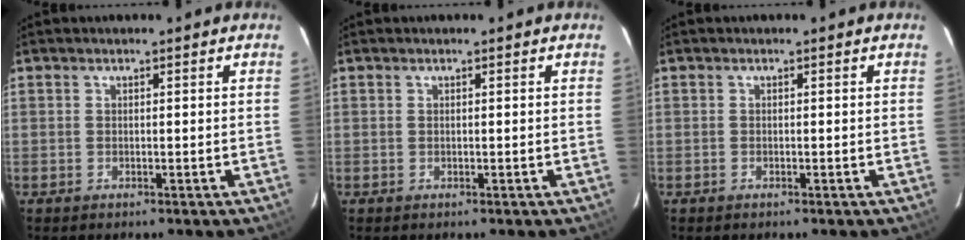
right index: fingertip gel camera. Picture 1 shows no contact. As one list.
[{"total": 0.0}, {"total": 0.0}]